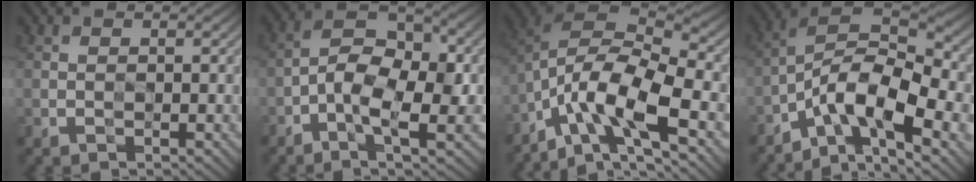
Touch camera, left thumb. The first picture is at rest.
{"total": 8.1, "force": [-2.5, 3.6, 6.8], "torque": [-0.116, 0.009, -0.055]}
{"total": 14.2, "force": [-7.1, 5.2, 11.2], "torque": [-0.225, -0.010, -0.131]}
{"total": 13.0, "force": [-6.4, 5.1, 10.1], "torque": [-0.186, -0.008, -0.124]}